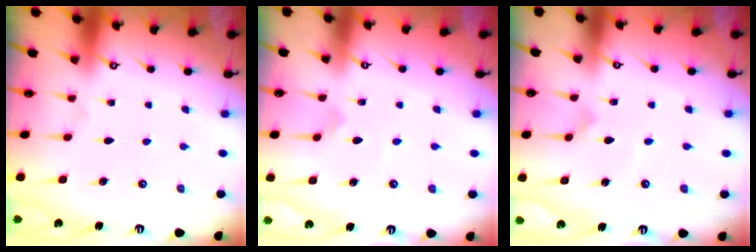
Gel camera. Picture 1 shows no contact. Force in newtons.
{"total": 2.5, "press": 2.5, "slide": 0.2}
{"total": 2.9, "press": 2.9, "slide": 0.1}